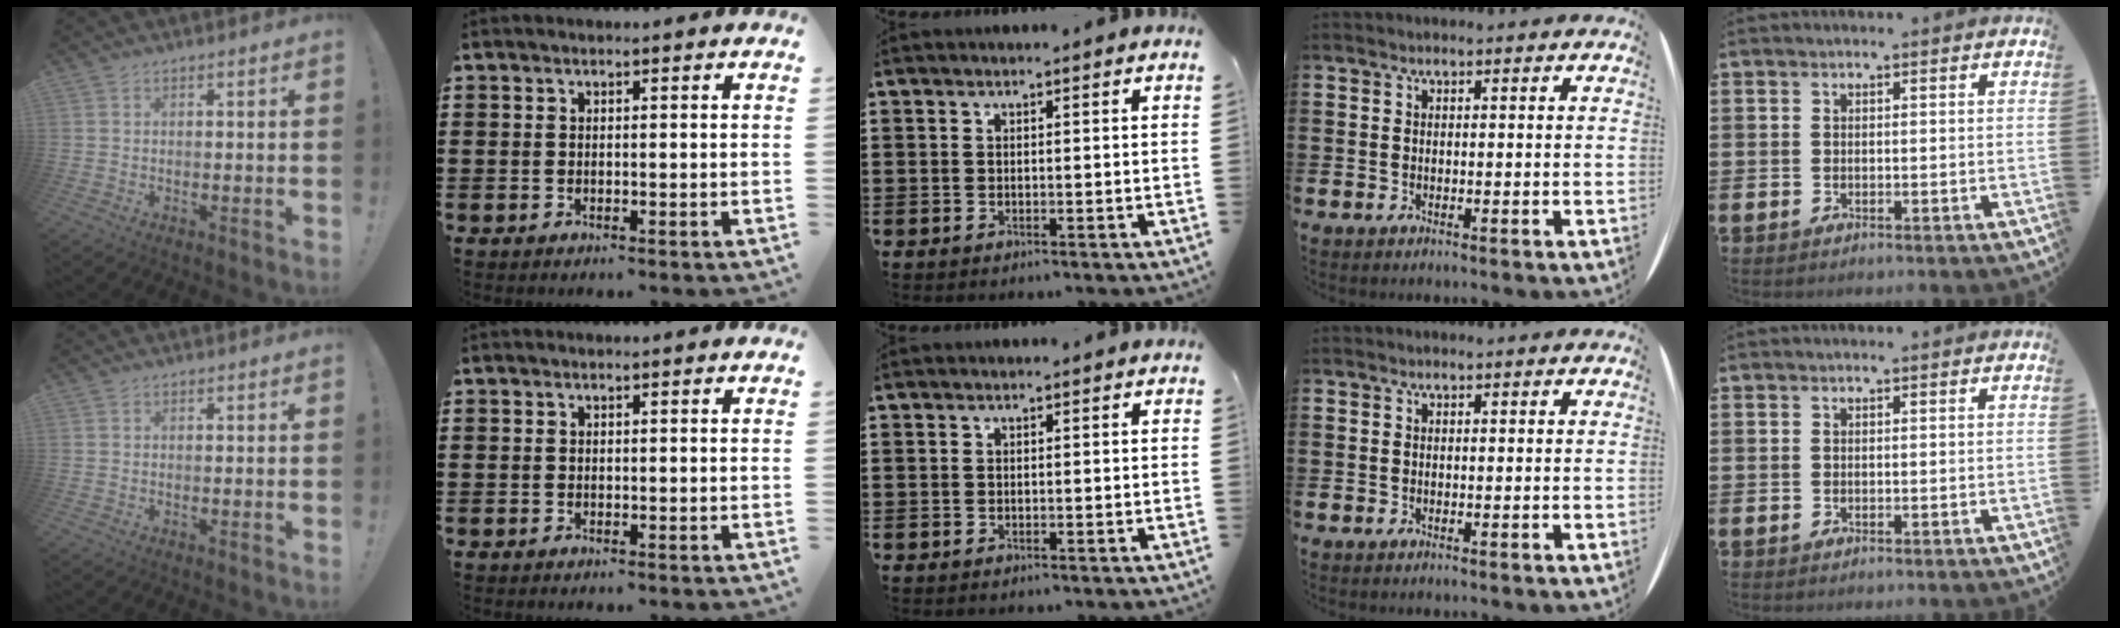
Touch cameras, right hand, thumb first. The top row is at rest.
{}